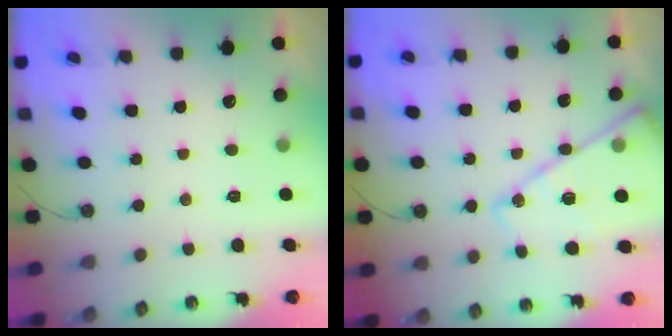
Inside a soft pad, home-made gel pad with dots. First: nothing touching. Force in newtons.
{"total": 17.3, "press": 17.3, "slide": 1.2}